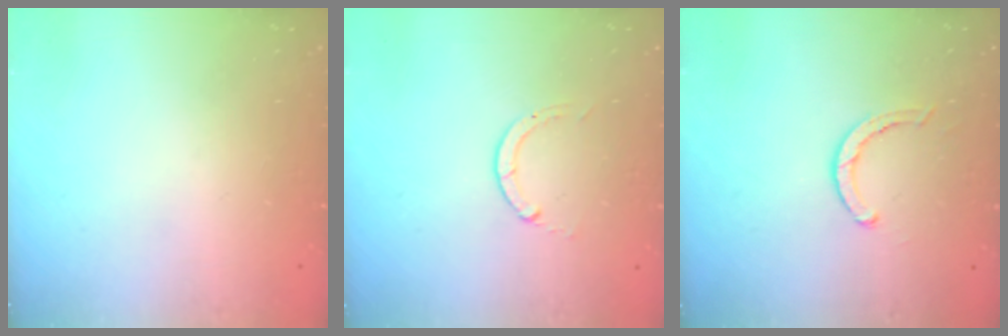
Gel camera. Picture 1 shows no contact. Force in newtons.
{"total": 0.0}
{"total": 2.8, "press": 2.8, "slide": 0.2}